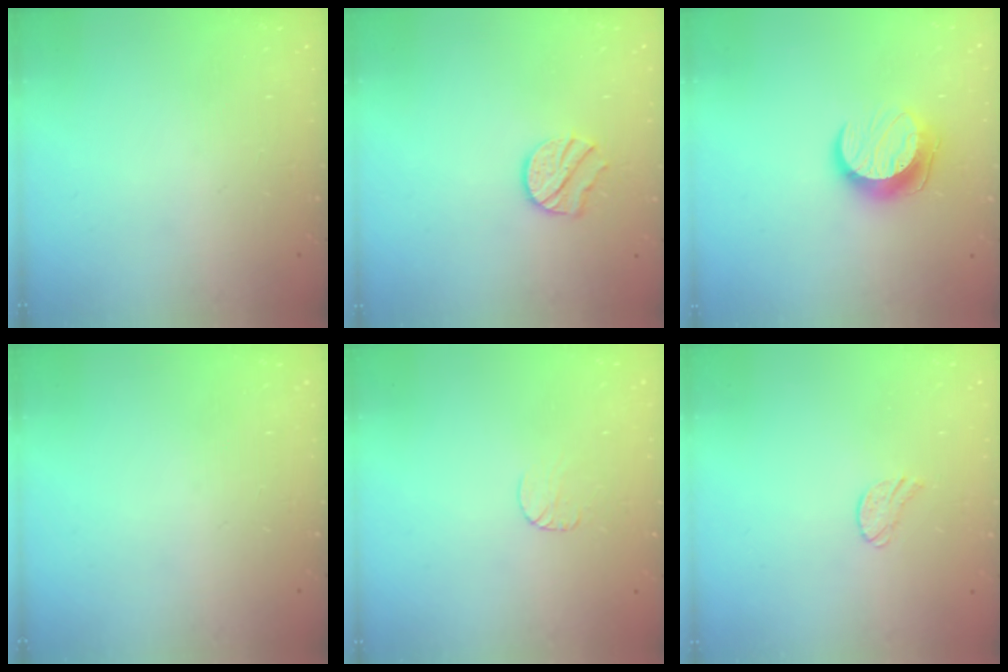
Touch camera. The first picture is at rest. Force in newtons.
{"total": 7.9, "press": 7.9, "slide": 0.3}
{"total": 10.6, "press": 10.6, "slide": 0.5}
{"total": 0.0}
{"total": 5.7, "press": 5.7, "slide": 0.5}
{"total": 6.0, "press": 6.0, "slide": 0.6}